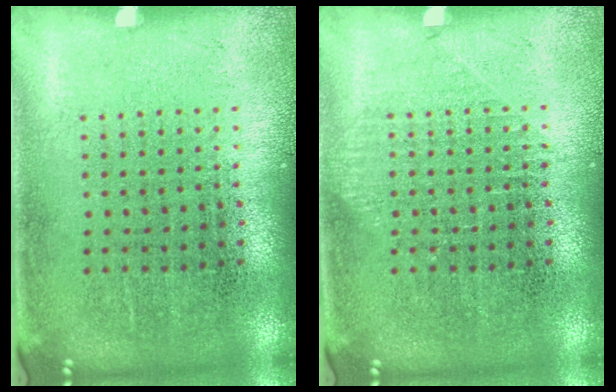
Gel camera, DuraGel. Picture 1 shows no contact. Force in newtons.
{"total": 0.8, "press": 0.8, "slide": 0.3}